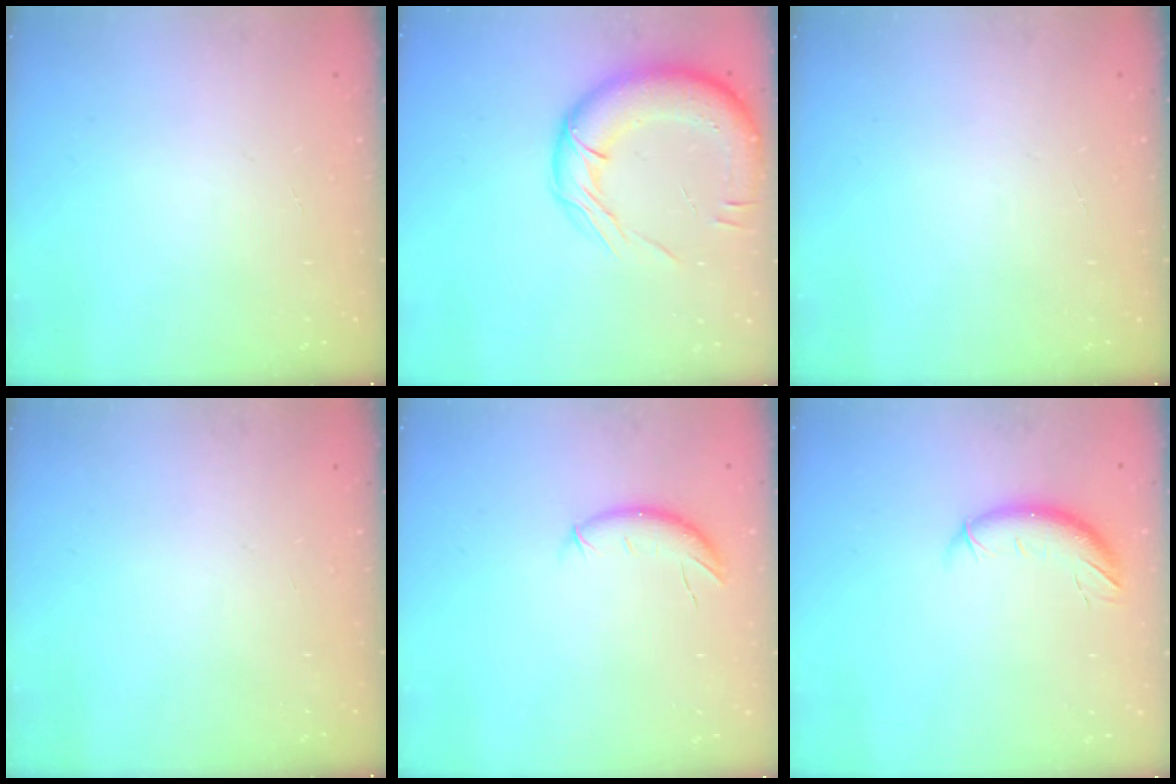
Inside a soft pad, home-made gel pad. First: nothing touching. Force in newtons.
{"total": 16.5, "press": 16.1, "slide": 3.4}
{"total": 0.0}
{"total": 0.0}
{"total": 6.6, "press": 6.6, "slide": 0.6}
{"total": 9.2, "press": 9.1, "slide": 1.5}